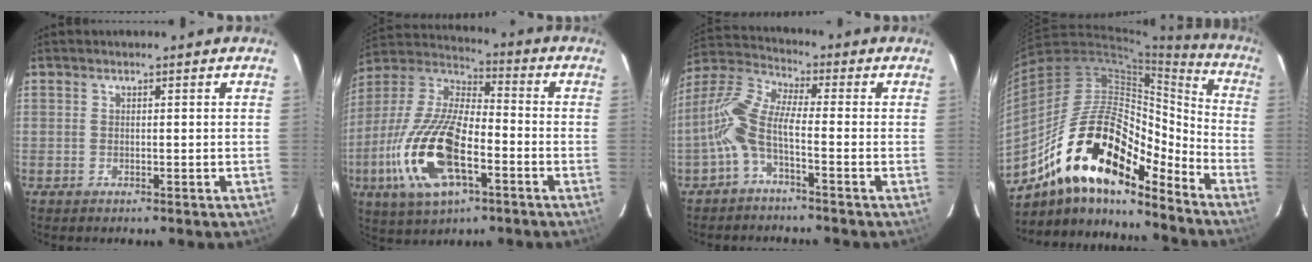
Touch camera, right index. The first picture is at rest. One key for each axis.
{"total": 21.0, "fx": -7.3, "fy": 8.9, "fz": 17.5, "tx": -0.376, "ty": -0.021, "tz": -0.141}
{"total": 8.0, "fx": -2.5, "fy": 2.0, "fz": 7.4, "tx": -0.176, "ty": 0.015, "tz": -0.057}
{"total": 22.6, "fx": -14.7, "fy": 7.9, "fz": 15.3, "tx": -0.263, "ty": -0.009, "tz": -0.271}